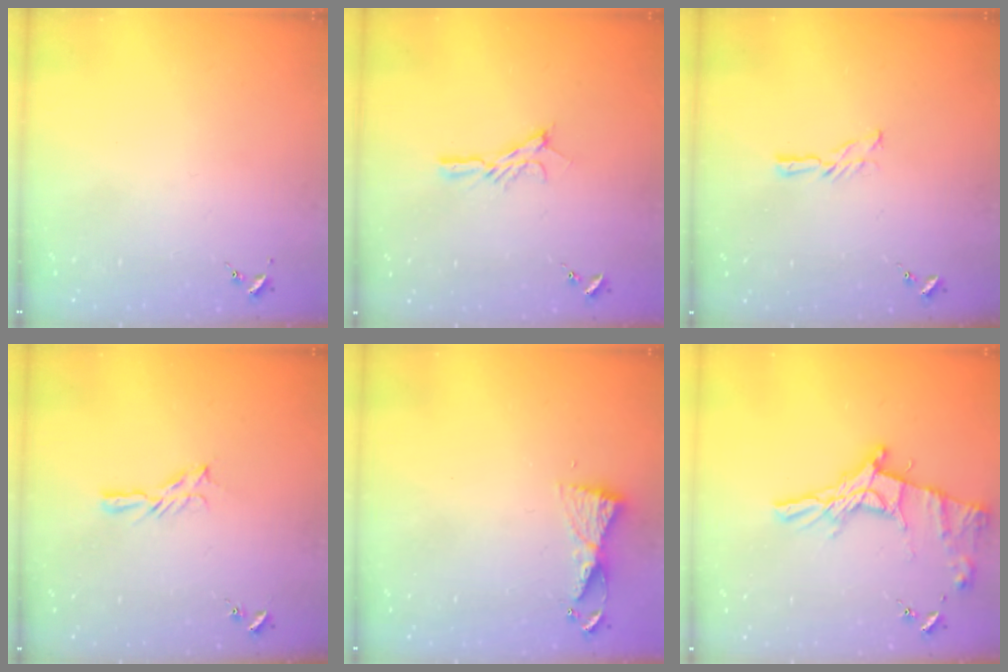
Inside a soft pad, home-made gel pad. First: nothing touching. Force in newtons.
{"total": 8.3, "press": 8.3, "slide": 0.6}
{"total": 6.2, "press": 6.2, "slide": 0.5}
{"total": 4.7, "press": 4.7, "slide": 0.5}
{"total": 5.4, "press": 5.4, "slide": 0.5}
{"total": 16.2, "press": 16.1, "slide": 1.0}